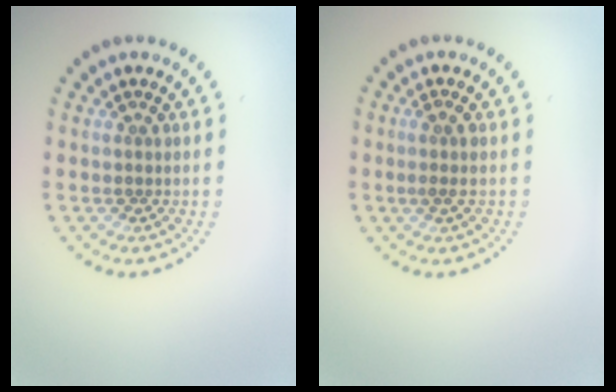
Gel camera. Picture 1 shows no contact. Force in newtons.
{"total": 1.3, "press": 1.1, "slide": 0.8}